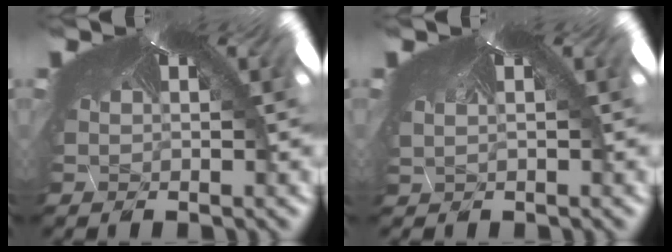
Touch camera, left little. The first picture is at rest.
{"total": 1.0, "force": [-0.4, -0.6, -0.7], "torque": [0.006, -0.008, 0.002]}